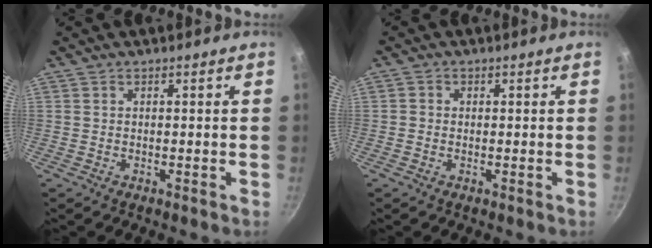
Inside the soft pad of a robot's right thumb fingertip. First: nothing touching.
{"total": 1.0, "force": [-0.1, 1.0, 0.4], "torque": [-0.006, 0.003, -0.004]}